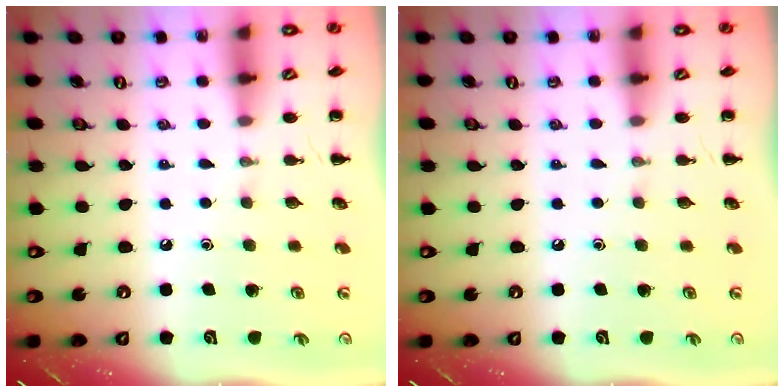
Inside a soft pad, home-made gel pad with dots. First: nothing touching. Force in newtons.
{"total": 0.0}